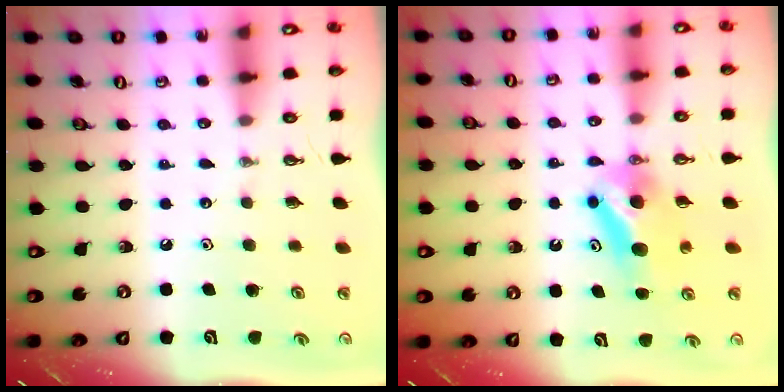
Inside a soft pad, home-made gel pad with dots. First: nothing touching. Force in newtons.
{"total": 7.3, "press": 6.8, "slide": 2.5}